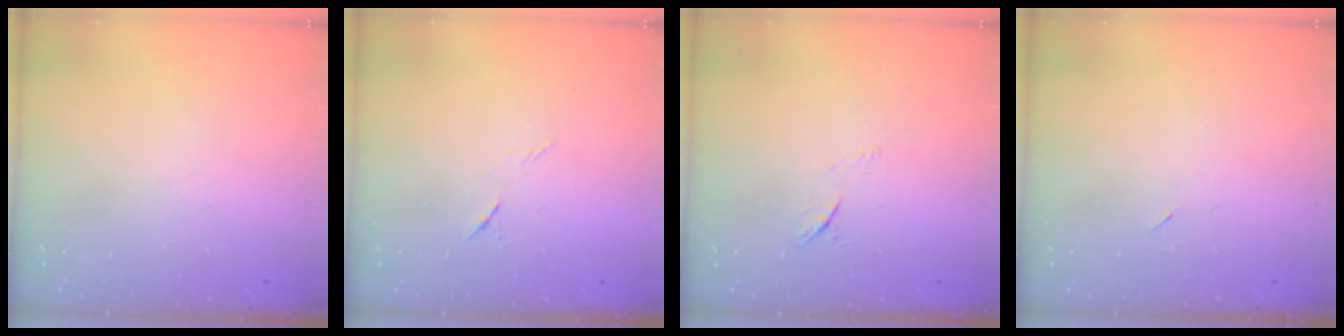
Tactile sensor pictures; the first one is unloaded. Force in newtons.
{"total": 6.2, "press": 6.1, "slide": 0.9}
{"total": 4.2, "press": 4.0, "slide": 1.4}
{"total": 2.3, "press": 1.9, "slide": 1.2}